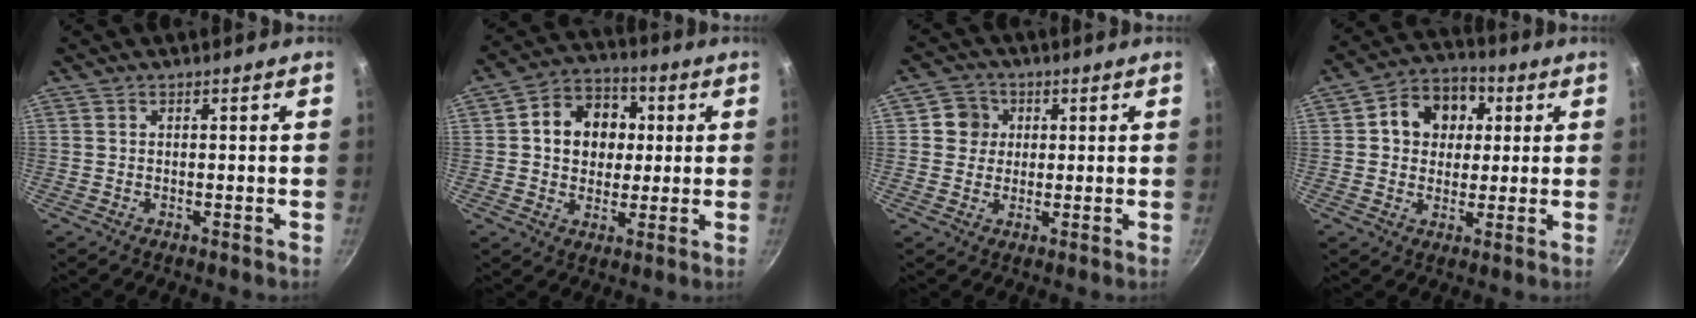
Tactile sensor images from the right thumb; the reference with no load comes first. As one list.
[{"total": 12.3, "force": [2.0, 10.1, 6.8], "torque": [-0.069, 0.012, 0.018]}, {"total": 5.1, "force": [1.1, 4.9, 1.1], "torque": [0.019, 0.004, 0.009]}, {"total": 11.2, "force": [2.6, 9.2, 5.8], "torque": [-0.057, 0.011, 0.027]}]